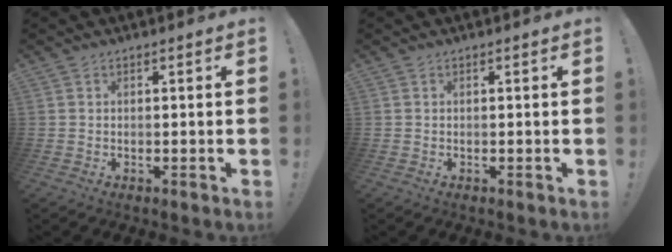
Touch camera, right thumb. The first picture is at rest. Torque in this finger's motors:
{"motor_torque": [-0.18, 0.28, -0.14, 0.06, 0.01]}